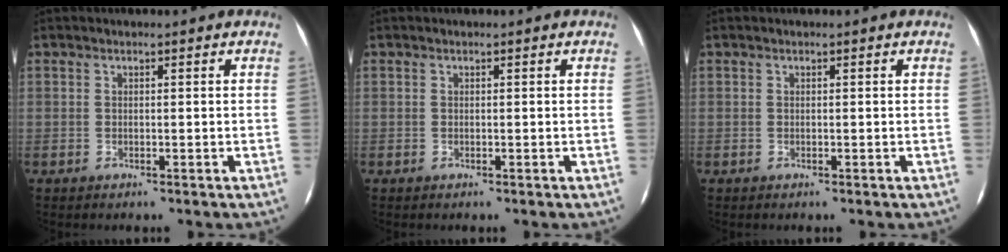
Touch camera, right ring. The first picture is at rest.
{"total": 0.0}
{"total": 0.0}